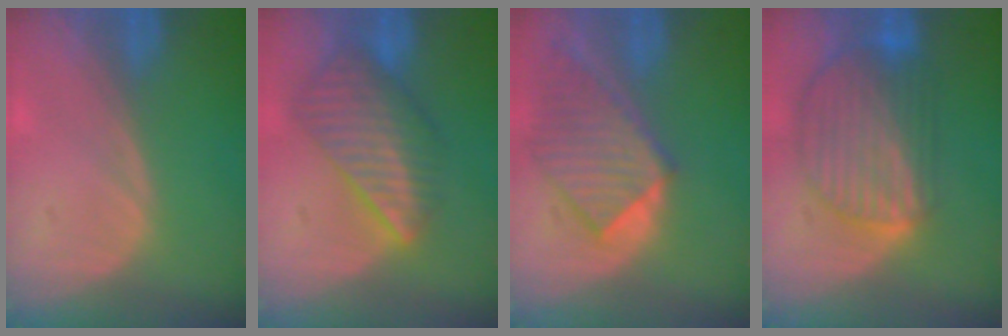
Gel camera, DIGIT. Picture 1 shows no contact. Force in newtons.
{"total": 8.4, "press": 7.4, "slide": 3.9}
{"total": 8.6, "press": 7.8, "slide": 3.7}
{"total": 9.9, "press": 8.4, "slide": 5.2}